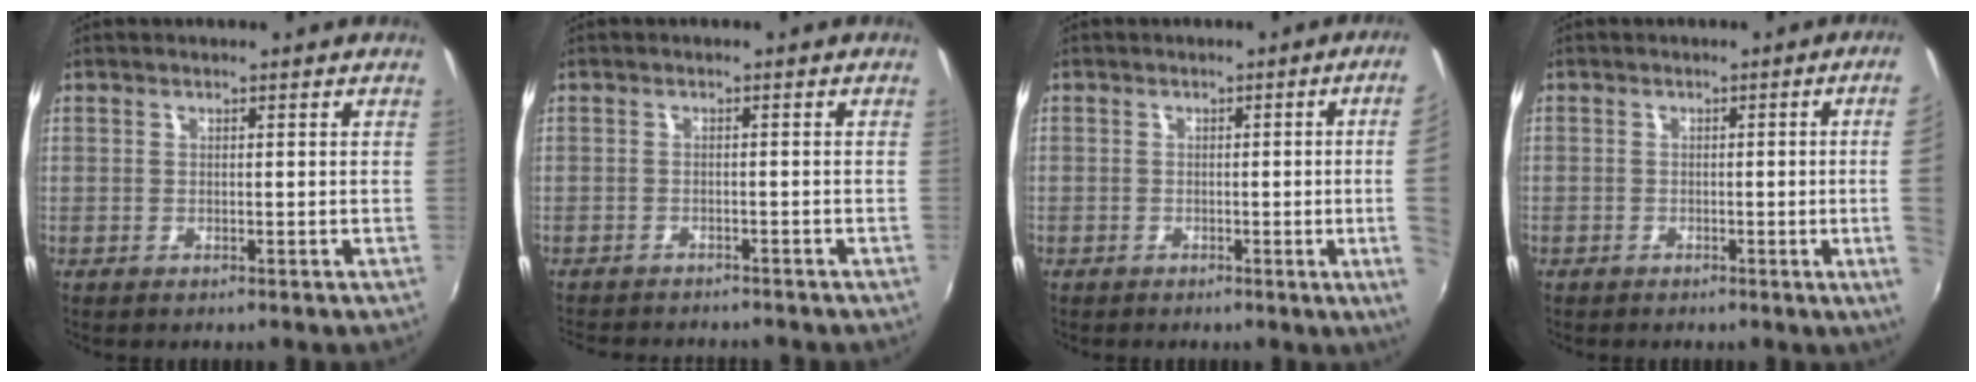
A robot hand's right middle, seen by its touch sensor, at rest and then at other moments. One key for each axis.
{"total": 6.7, "fx": -6.2, "fy": 1.3, "fz": 2.0, "tx": -0.053, "ty": -0.017, "tz": -0.093}
{"total": 8.4, "fx": -0.3, "fy": -1.1, "fz": 8.3, "tx": -0.088, "ty": -0.007, "tz": -0.003}
{"total": 6.1, "fx": -0.3, "fy": -1.5, "fz": 5.9, "tx": -0.076, "ty": -0.012, "tz": -0.002}